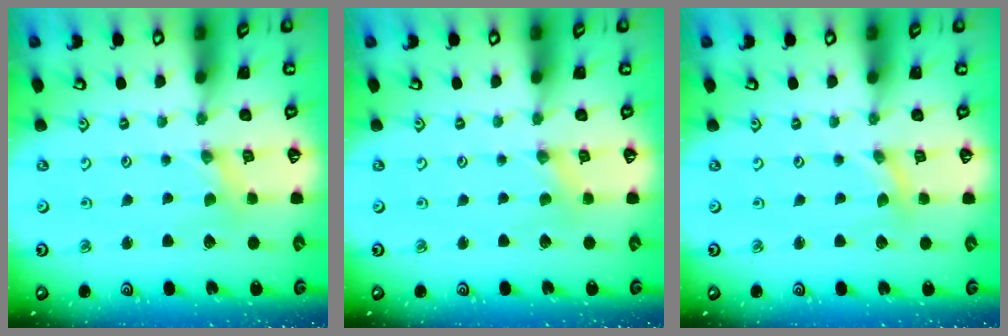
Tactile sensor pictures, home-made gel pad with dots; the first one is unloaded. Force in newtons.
{"total": 0.0}
{"total": 0.0}